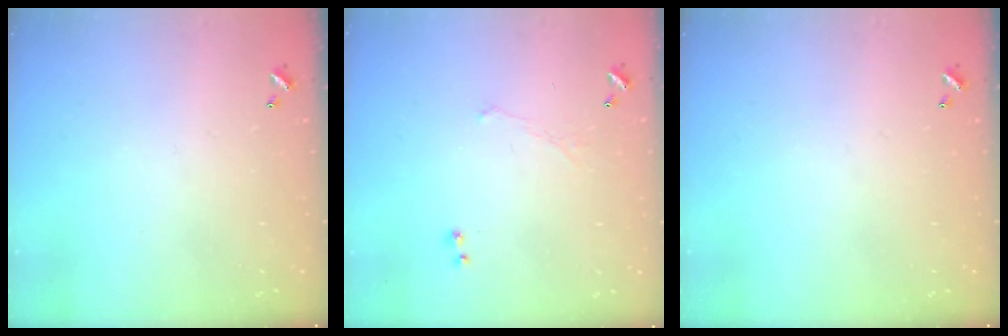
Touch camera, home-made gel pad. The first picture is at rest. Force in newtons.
{"total": 0.7, "press": 0.2, "slide": 0.7}
{"total": 0.0}